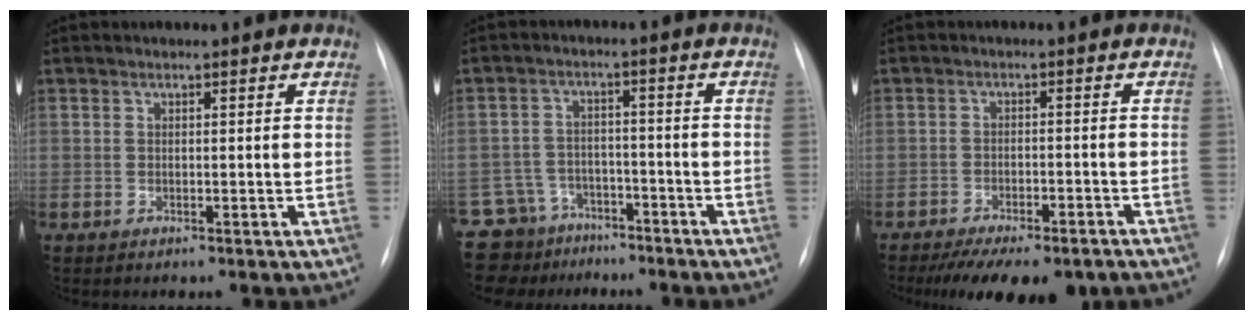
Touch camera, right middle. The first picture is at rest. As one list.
[{"total": 9.3, "force": [-7.1, 6.0, 0.5], "torque": [-0.018, 0.033, -0.107]}, {"total": 13.8, "force": [-10.5, 4.9, 7.5], "torque": [-0.118, -0.010, -0.142]}]